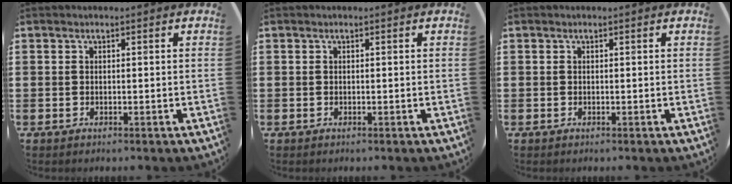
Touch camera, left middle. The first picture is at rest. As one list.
[{"total": 0.0}, {"total": 0.0}]